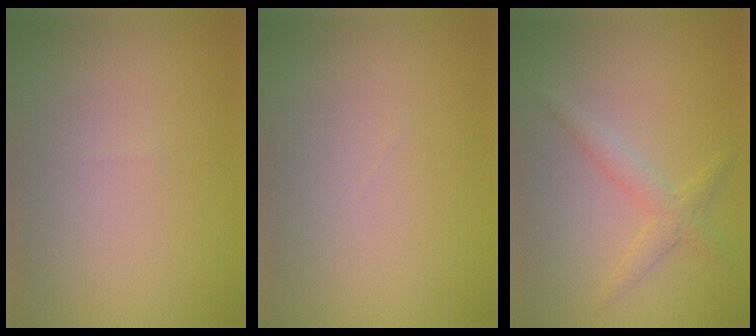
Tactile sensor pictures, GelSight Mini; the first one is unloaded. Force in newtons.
{"total": 0.0}
{"total": 2.1, "press": 2.1, "slide": 0.1}